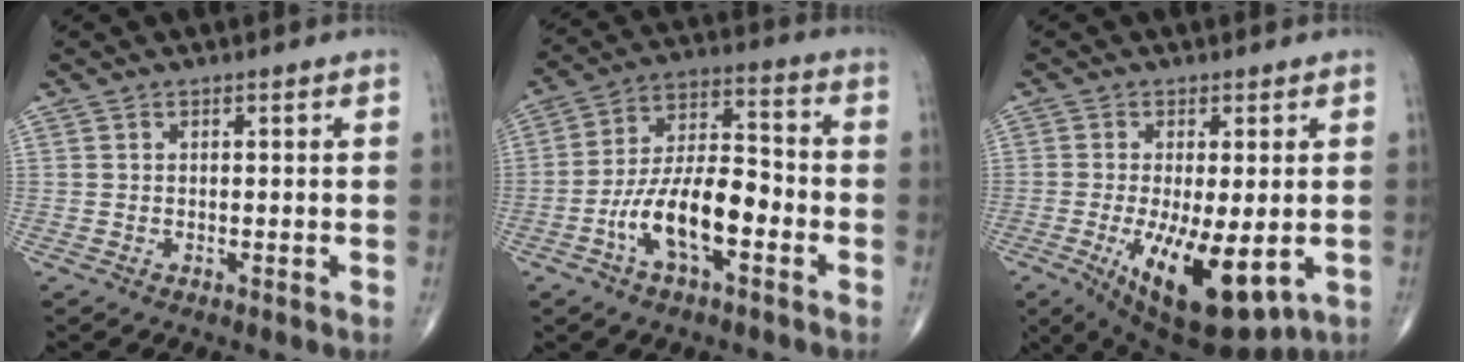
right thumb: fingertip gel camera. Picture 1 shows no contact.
{"total": 14.0, "force": [-5.1, 6.0, 11.6], "torque": [-0.203, 0.046, -0.095]}
{"total": 14.2, "force": [-3.9, 5.1, 12.6], "torque": [-0.209, -0.026, -0.043]}